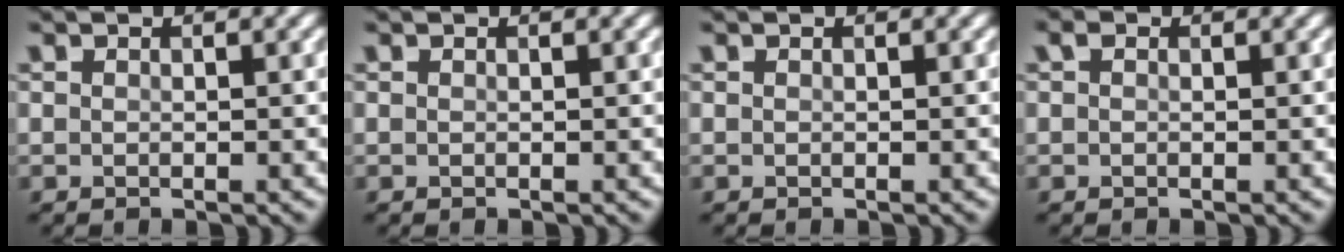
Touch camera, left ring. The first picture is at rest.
{"total": 0.0}
{"total": 0.0}
{"total": 0.5, "force": [0.2, 0.4, 0.3], "torque": [-0.005, 0.001, 0.000]}